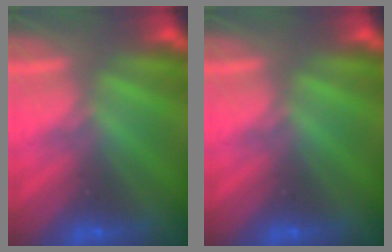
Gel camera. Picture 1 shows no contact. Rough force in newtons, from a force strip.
{"total": 0.0}